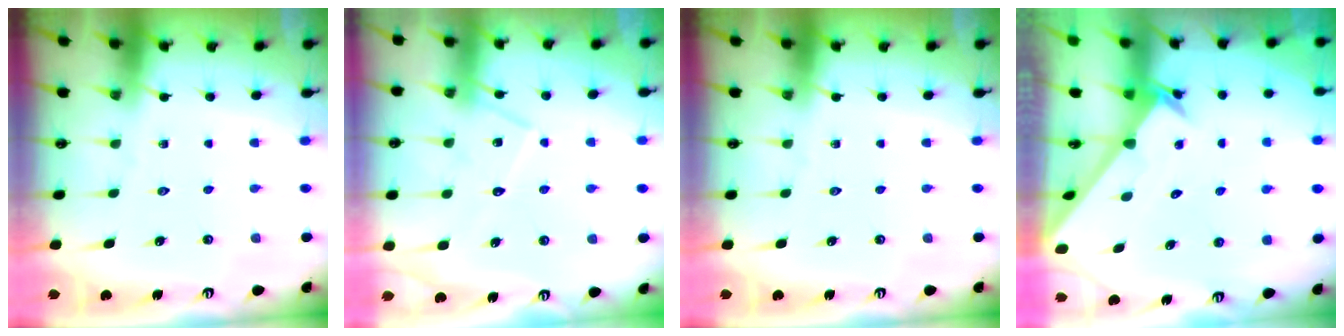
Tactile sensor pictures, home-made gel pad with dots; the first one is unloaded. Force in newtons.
{"total": 11.9, "press": 11.9, "slide": 0.9}
{"total": 0.0}
{"total": 2.6, "press": 2.6, "slide": 0.2}